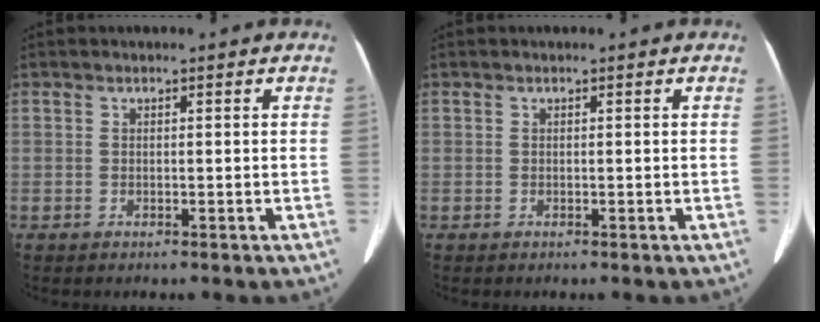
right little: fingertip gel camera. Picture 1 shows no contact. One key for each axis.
{"total": 0.0}